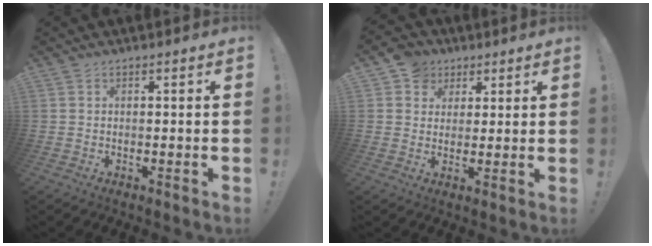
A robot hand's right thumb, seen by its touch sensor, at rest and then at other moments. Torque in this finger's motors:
{"motor_torque": [-0.08, 0.92, 0.07, -0.07, 0.01]}